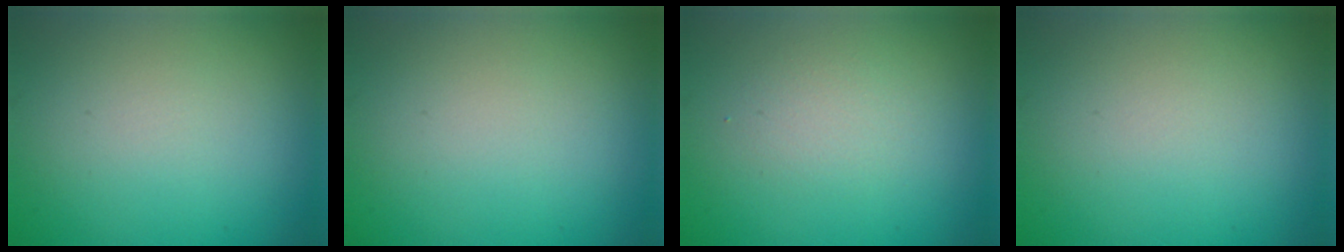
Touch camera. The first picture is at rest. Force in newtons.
{"total": 0.0}
{"total": 1.6, "press": 1.6, "slide": 0.0}
{"total": 0.0}